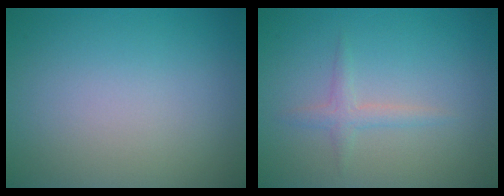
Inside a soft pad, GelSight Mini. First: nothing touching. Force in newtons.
{"total": 1.5, "press": 1.5, "slide": 0.1}